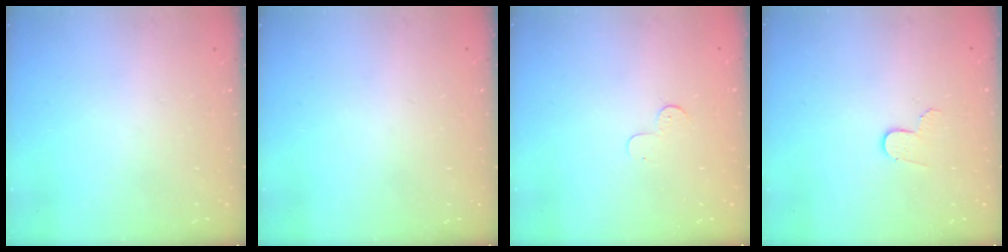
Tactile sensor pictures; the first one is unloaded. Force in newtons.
{"total": 0.0}
{"total": 3.7, "press": 3.7, "slide": 0.3}
{"total": 4.1, "press": 4.1, "slide": 0.3}